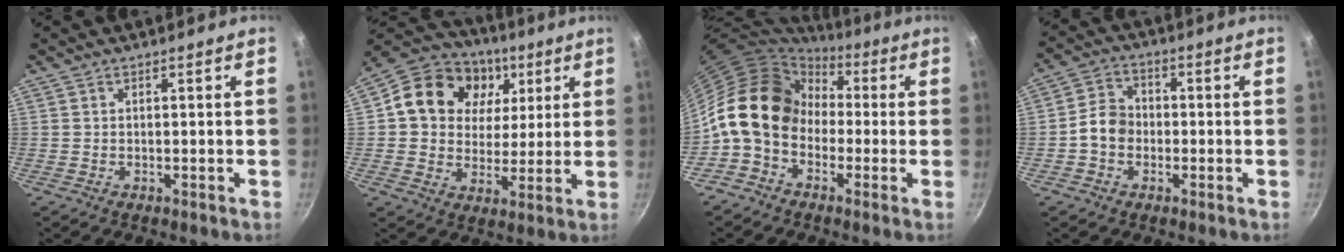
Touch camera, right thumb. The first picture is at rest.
{"total": 18.8, "force": [5.8, 15.0, 9.8], "torque": [-0.141, 0.001, 0.086]}
{"total": 15.9, "force": [0.3, 12.4, 9.9], "torque": [-0.144, 0.040, -0.015]}
{"total": 6.1, "force": [-1.3, 5.0, 3.2], "torque": [-0.029, 0.025, -0.035]}